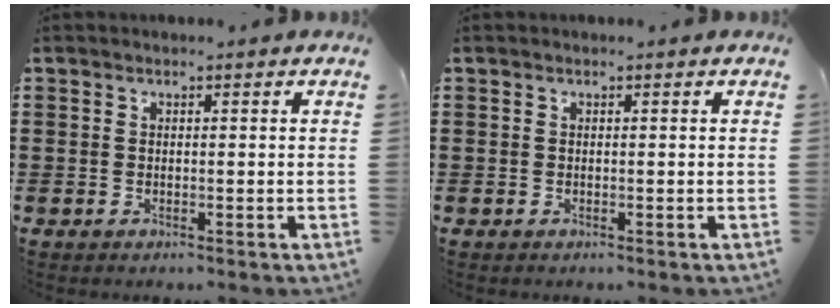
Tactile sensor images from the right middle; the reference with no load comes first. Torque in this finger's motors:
{"motor_torque": [-0.78, -0.69, 0.06, -0.01]}